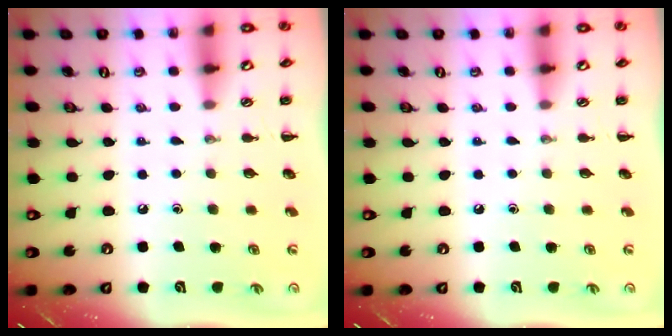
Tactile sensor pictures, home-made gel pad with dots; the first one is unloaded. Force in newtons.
{"total": 0.0}